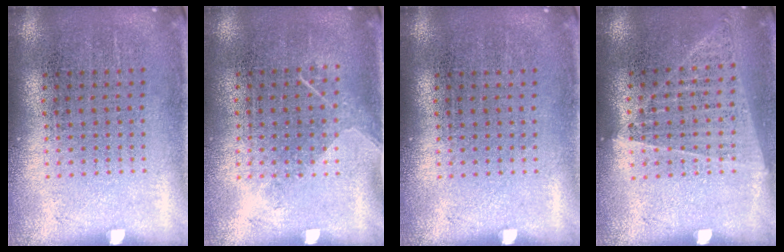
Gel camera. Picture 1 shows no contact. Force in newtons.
{"total": 1.2, "press": 0.9, "slide": 0.8}
{"total": 0.0}
{"total": 1.2, "press": 1.1, "slide": 0.1}